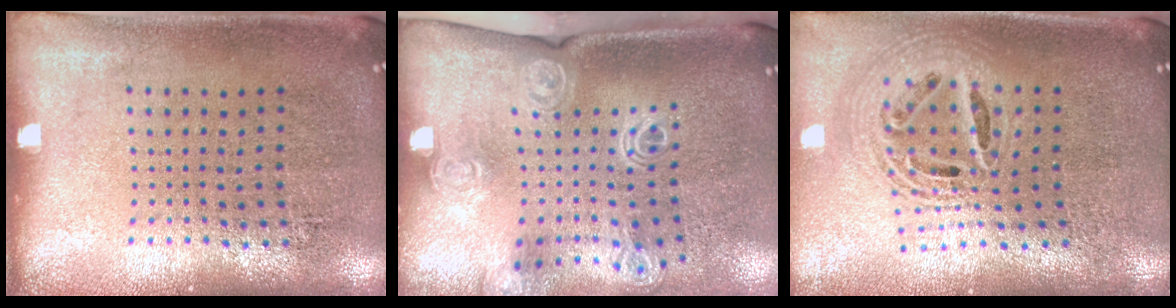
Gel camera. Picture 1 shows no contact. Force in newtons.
{"total": 2.0, "press": 1.5, "slide": 1.3}
{"total": 2.3, "press": 1.8, "slide": 1.4}